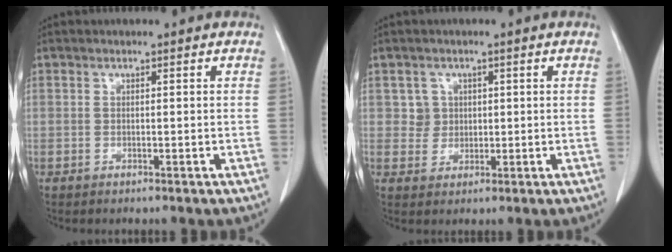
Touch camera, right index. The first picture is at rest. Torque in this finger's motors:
{"motor_torque": [-0.02, 0.00, -0.01, 0.00]}